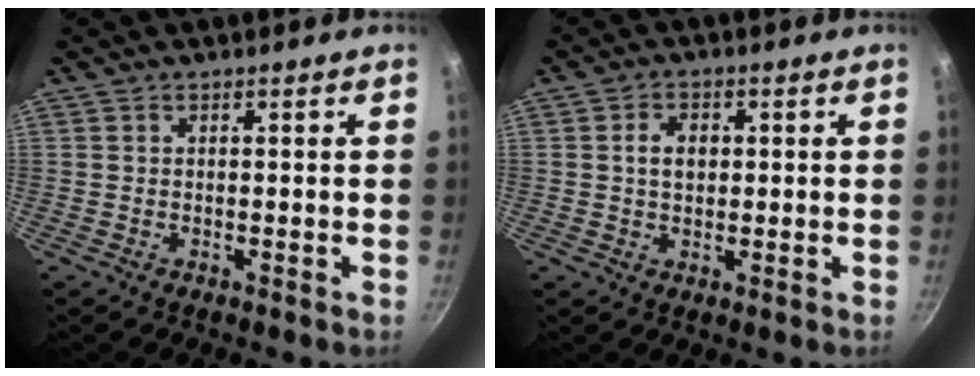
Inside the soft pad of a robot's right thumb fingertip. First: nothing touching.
{"total": 4.0, "force": [0.5, 2.9, 2.7], "torque": [-0.029, 0.006, 0.006]}